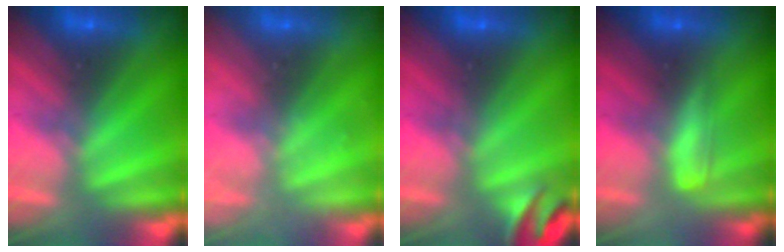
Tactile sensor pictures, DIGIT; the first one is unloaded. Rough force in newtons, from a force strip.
{"total": 2.3}
{"total": 2.7}
{"total": 2.1}